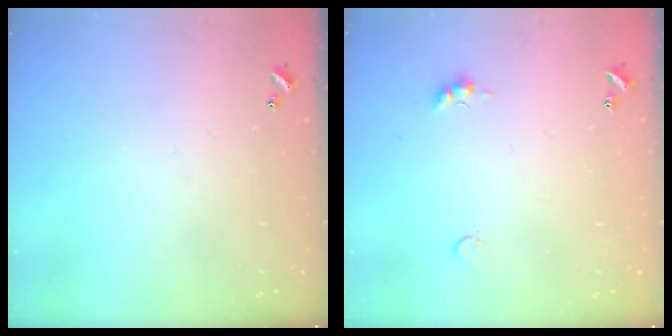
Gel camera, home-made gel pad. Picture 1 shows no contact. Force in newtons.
{"total": 3.6, "press": 3.6, "slide": 0.6}